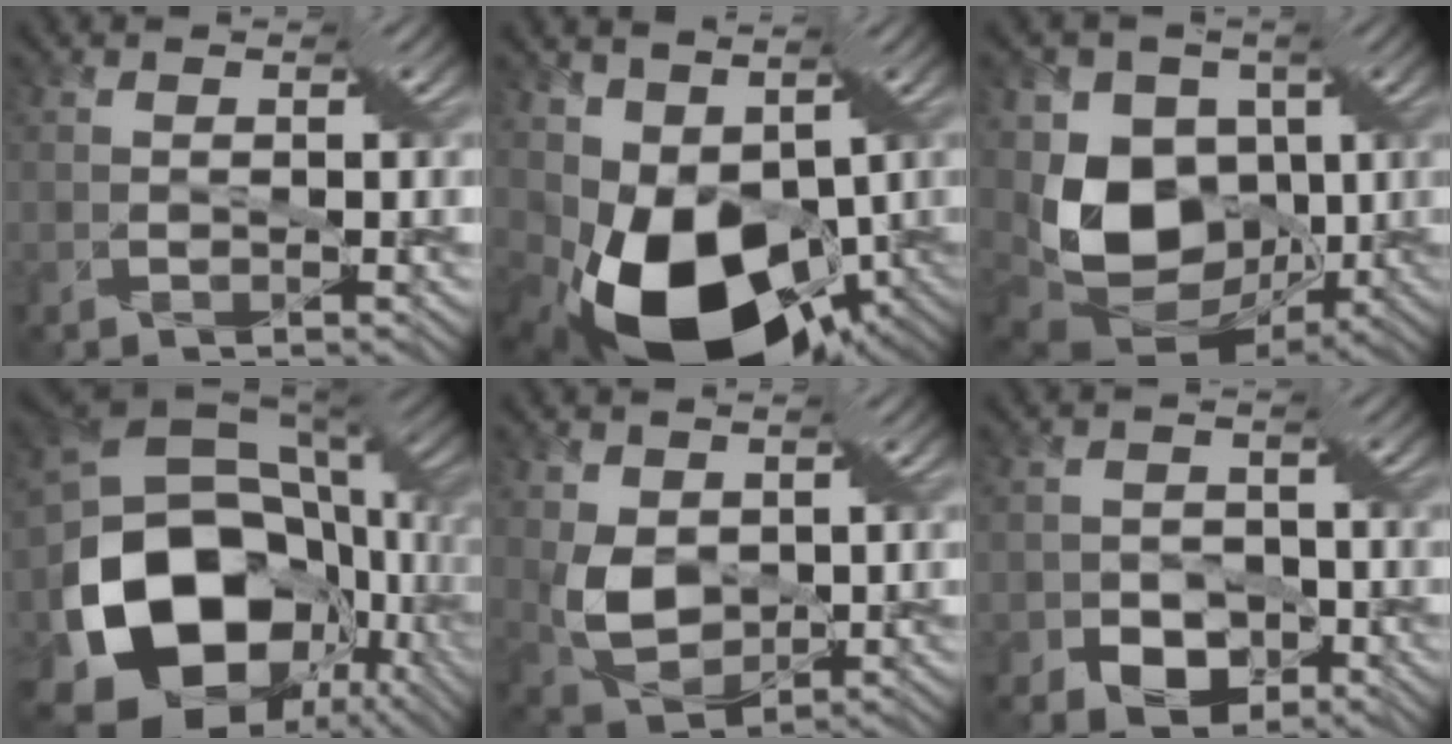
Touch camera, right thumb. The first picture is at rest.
{"total": 13.2, "force": [-1.6, 9.2, 9.3], "torque": [-0.181, -0.046, -0.016]}
{"total": 11.0, "force": [0.3, 8.7, 6.8], "torque": [-0.153, -0.025, -0.001]}
{"total": 18.7, "force": [-3.0, 13.4, 12.7], "torque": [-0.303, -0.034, -0.038]}
{"total": 6.0, "force": [1.3, 4.2, 4.0], "torque": [-0.104, -0.006, 0.022]}
{"total": 5.2, "force": [-2.9, 3.7, 2.2], "torque": [-0.032, -0.002, -0.055]}